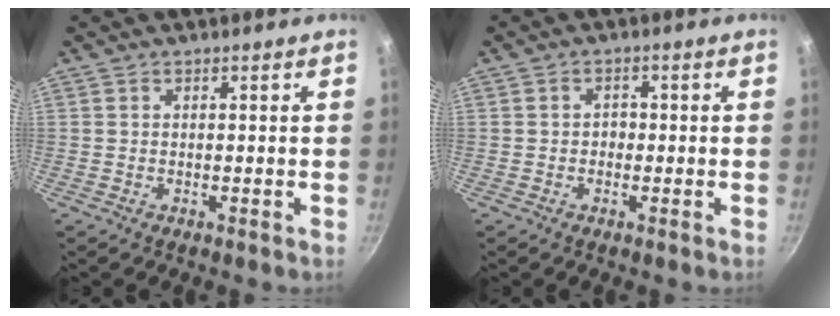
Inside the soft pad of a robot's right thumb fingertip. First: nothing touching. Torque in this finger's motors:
{"motor_torque": [-0.67, 0.12, 0.09, -0.01, 0.03]}